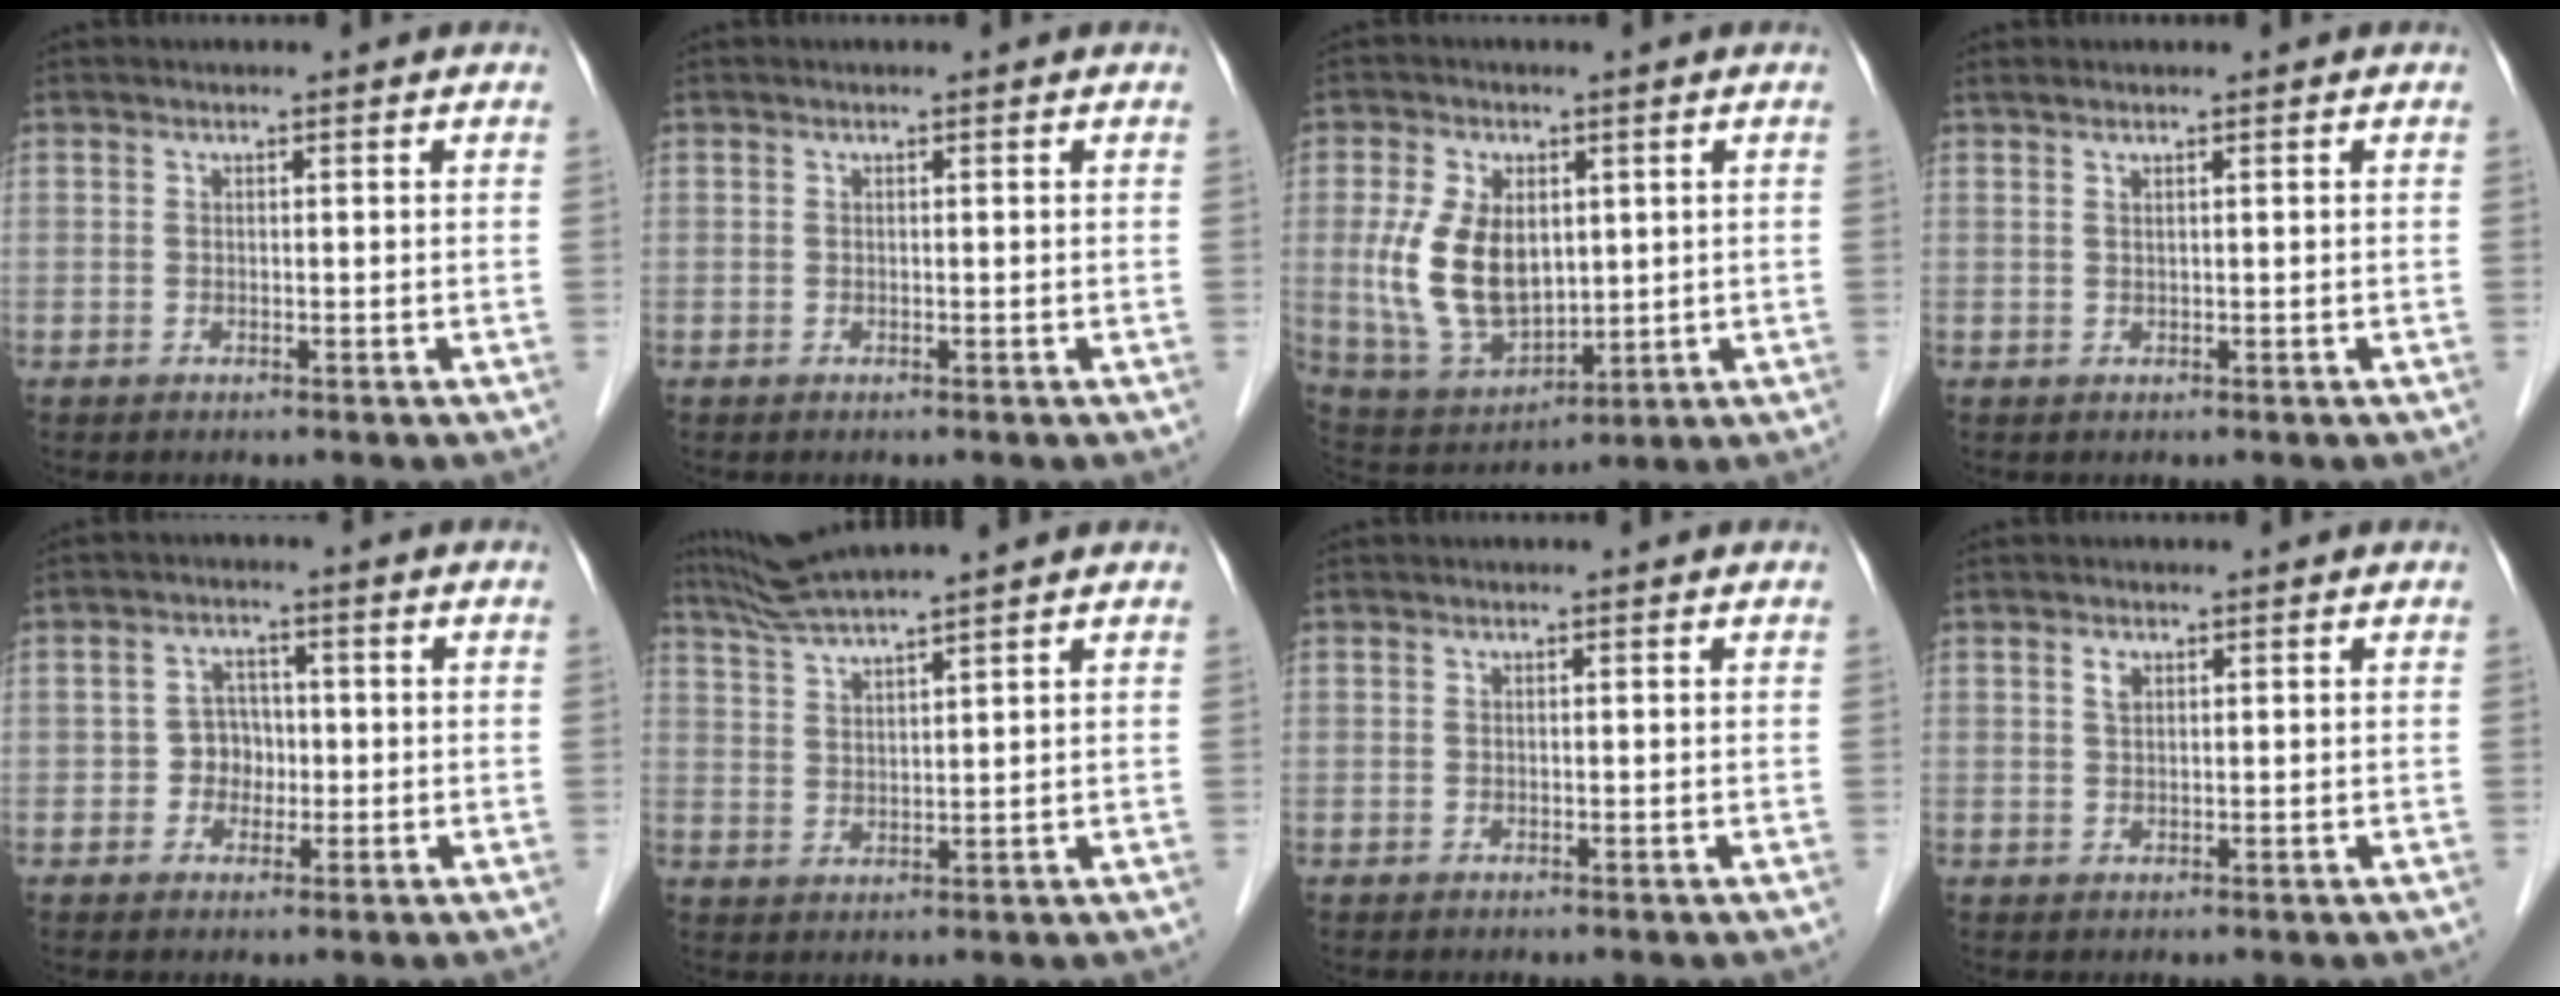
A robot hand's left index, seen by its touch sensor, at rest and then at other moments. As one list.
[{"total": 0.0}, {"total": 11.3, "force": [1.4, 6.7, 9.0], "torque": [-0.191, -0.001, 0.046]}, {"total": 0.6, "force": [0.4, -0.1, 0.5], "torque": [-0.017, 0.008, 0.012]}, {"total": 3.5, "force": [-0.7, 3.2, 1.5], "torque": [-0.024, 0.010, -0.013]}, {"total": 7.8, "force": [6.9, -1.5, 3.2], "torque": [-0.066, 0.023, 0.130]}, {"total": 0.0}, {"total": 1.3, "force": [0.6, 0.6, 0.9], "torque": [-0.019, 0.003, 0.011]}]